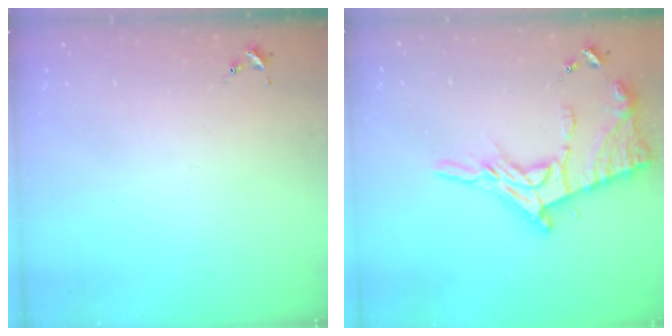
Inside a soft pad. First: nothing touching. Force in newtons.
{"total": 15.9, "press": 15.8, "slide": 1.5}